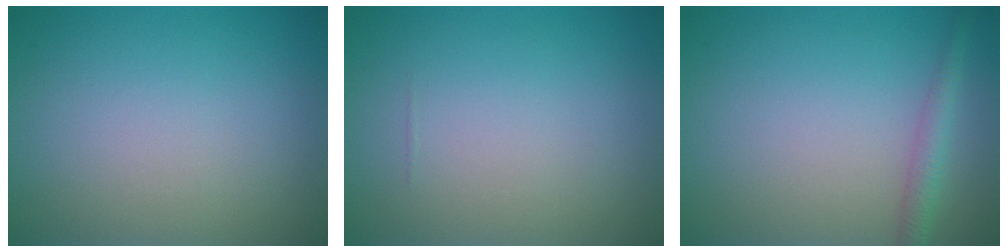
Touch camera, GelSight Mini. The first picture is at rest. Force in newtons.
{"total": 0.0}
{"total": 2.0, "press": 2.0, "slide": 0.1}